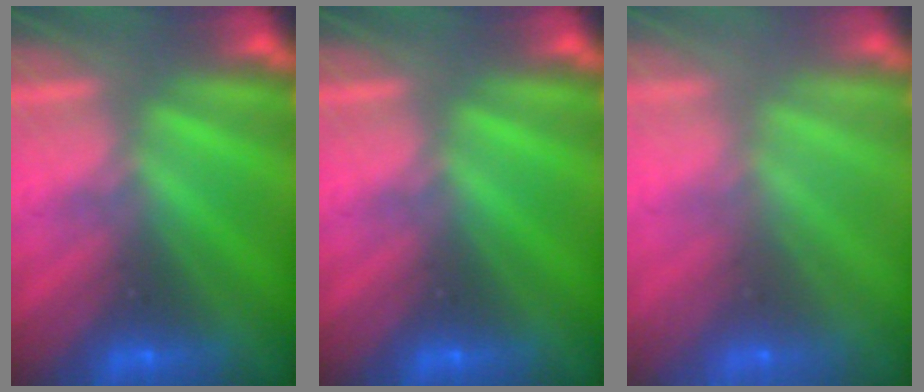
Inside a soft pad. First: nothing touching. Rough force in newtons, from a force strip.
{"total": 0.0}
{"total": 8.6}